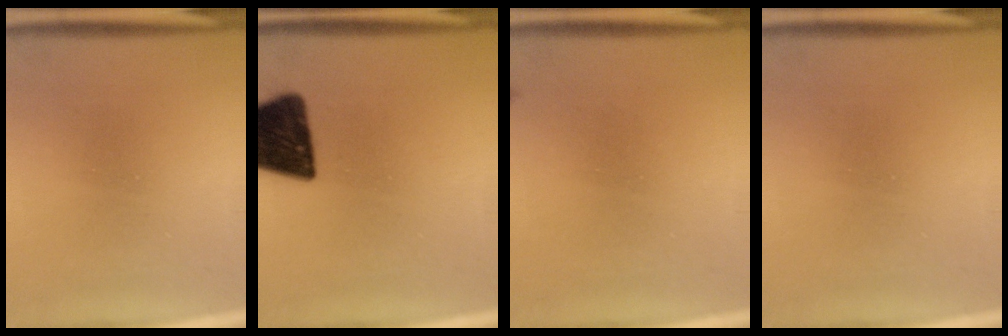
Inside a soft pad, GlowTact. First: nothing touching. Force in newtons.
{"total": 16.3}
{"total": 0.6}
{"total": 0.0}